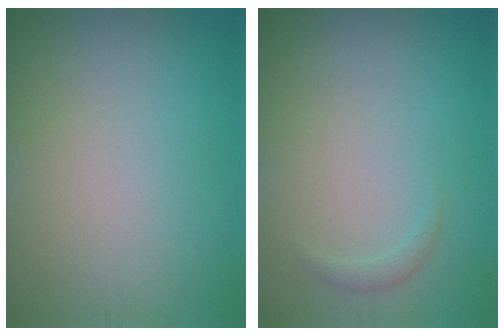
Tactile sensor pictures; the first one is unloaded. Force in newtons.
{"total": 0.8, "press": 0.8, "slide": 0.0}